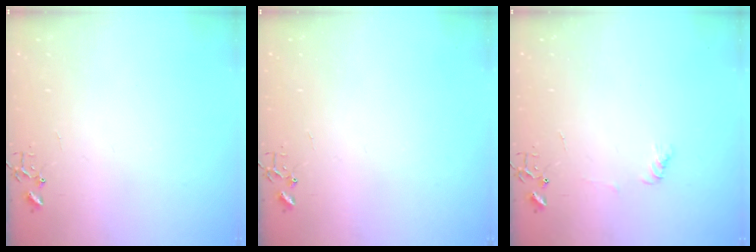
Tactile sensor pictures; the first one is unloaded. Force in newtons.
{"total": 0.0}
{"total": 4.9, "press": 4.9, "slide": 0.7}